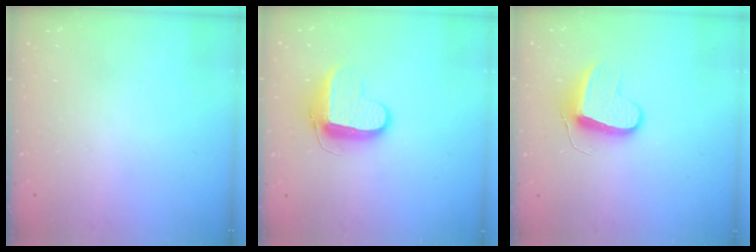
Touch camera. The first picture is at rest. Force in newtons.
{"total": 9.4, "press": 9.4, "slide": 0.7}
{"total": 9.9, "press": 9.8, "slide": 0.6}